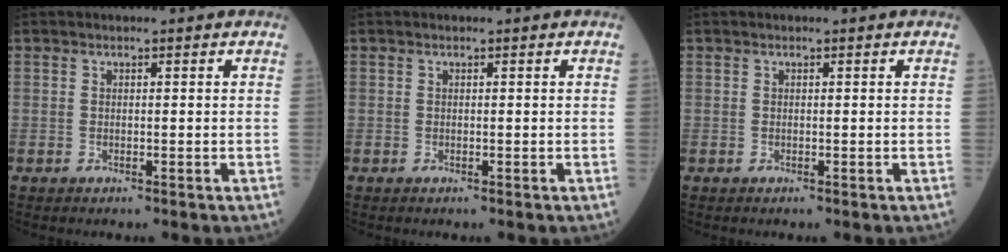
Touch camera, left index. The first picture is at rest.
{"total": 0.0}
{"total": 0.0}